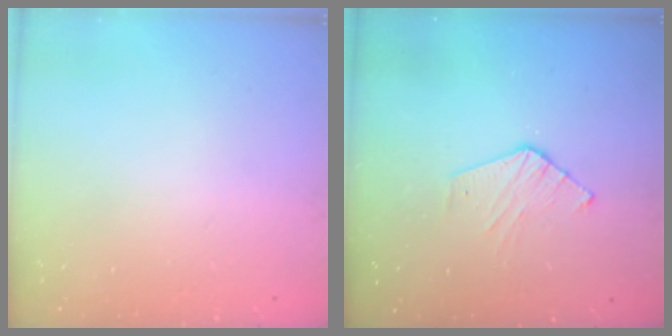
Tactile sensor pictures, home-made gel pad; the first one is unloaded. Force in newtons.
{"total": 4.6, "press": 4.6, "slide": 0.4}